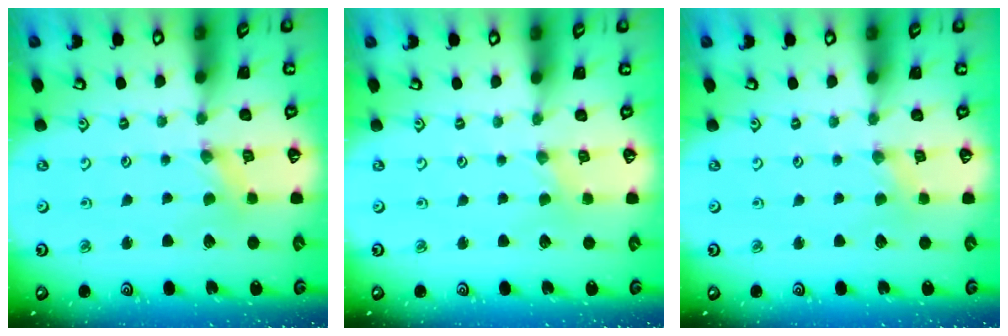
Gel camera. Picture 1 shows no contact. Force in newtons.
{"total": 0.0}
{"total": 0.0}